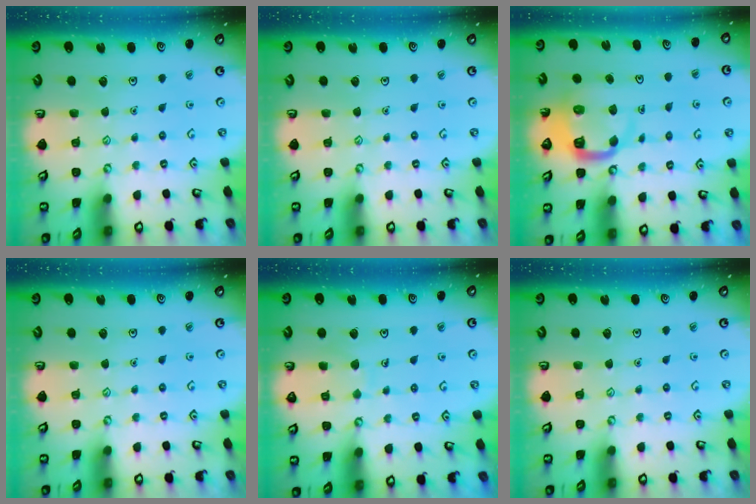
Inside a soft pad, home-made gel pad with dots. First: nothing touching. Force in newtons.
{"total": 0.0}
{"total": 6.0, "press": 5.9, "slide": 0.8}
{"total": 0.0}
{"total": 5.4, "press": 5.4, "slide": 0.5}
{"total": 0.0}